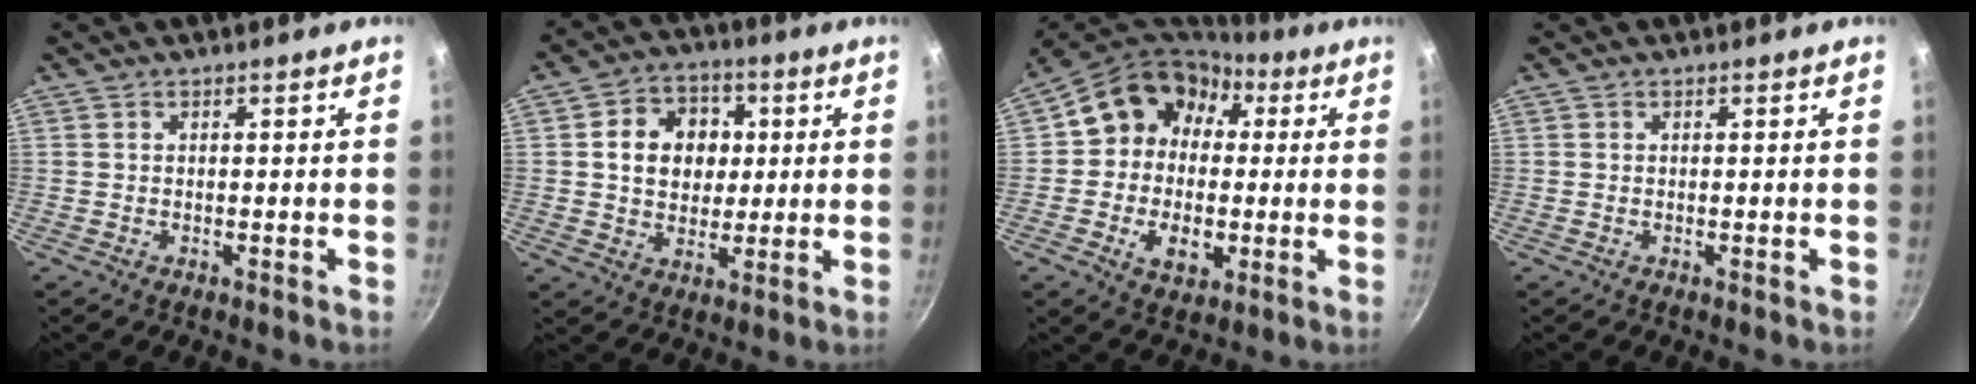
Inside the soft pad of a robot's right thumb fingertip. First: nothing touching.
{"total": 11.4, "force": [1.9, 9.5, 6.1], "torque": [-0.064, 0.007, 0.026]}
{"total": 17.7, "force": [1.8, 14.7, 9.7], "torque": [-0.136, 0.034, 0.024]}
{"total": 0.0}